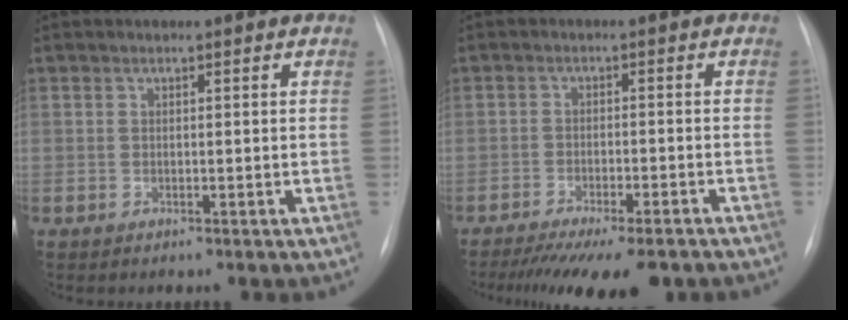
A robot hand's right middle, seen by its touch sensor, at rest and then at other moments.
{"total": 13.6, "force": [-11.1, 2.7, 7.3], "torque": [-0.107, -0.020, -0.158]}